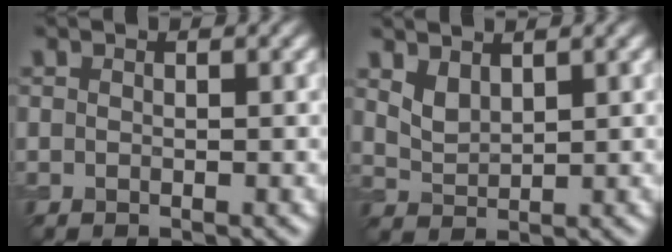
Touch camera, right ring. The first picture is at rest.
{"total": 1.7, "force": [1.2, 0.8, 0.9], "torque": [-0.021, -0.003, 0.029]}